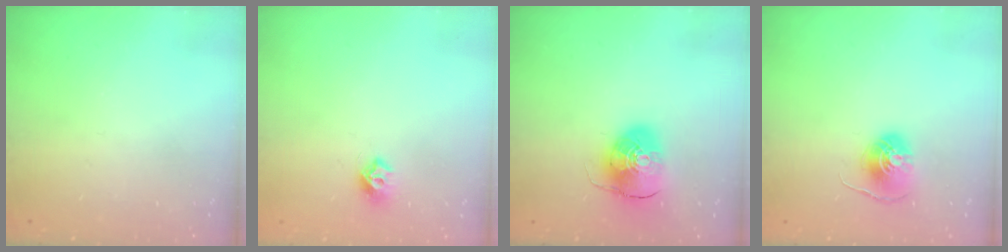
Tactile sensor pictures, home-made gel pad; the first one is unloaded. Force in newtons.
{"total": 7.7, "press": 7.7, "slide": 0.7}
{"total": 9.9, "press": 9.8, "slide": 1.6}
{"total": 7.1, "press": 7.1, "slide": 0.4}